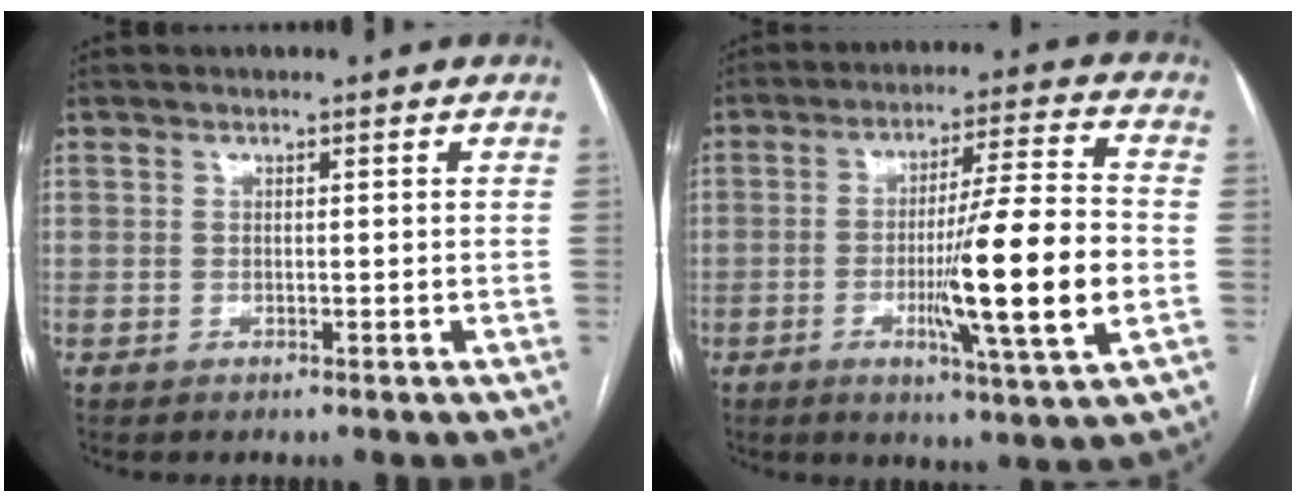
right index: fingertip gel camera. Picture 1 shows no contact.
{"total": 15.4, "force": [-3.1, -0.3, 15.1], "torque": [-0.244, -0.016, -0.057]}